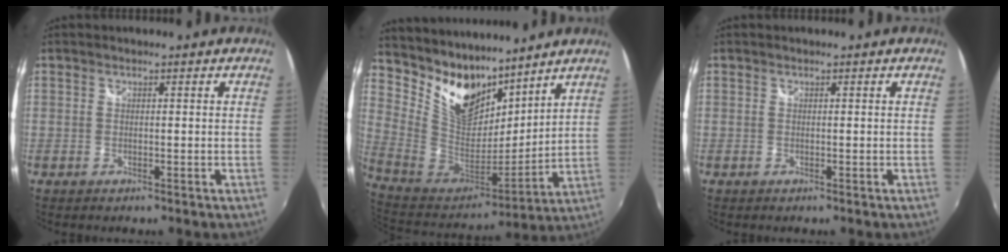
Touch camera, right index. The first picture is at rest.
{"total": 17.7, "force": [12.6, 9.6, 7.8], "torque": [-0.182, -0.002, 0.250]}
{"total": 0.0}